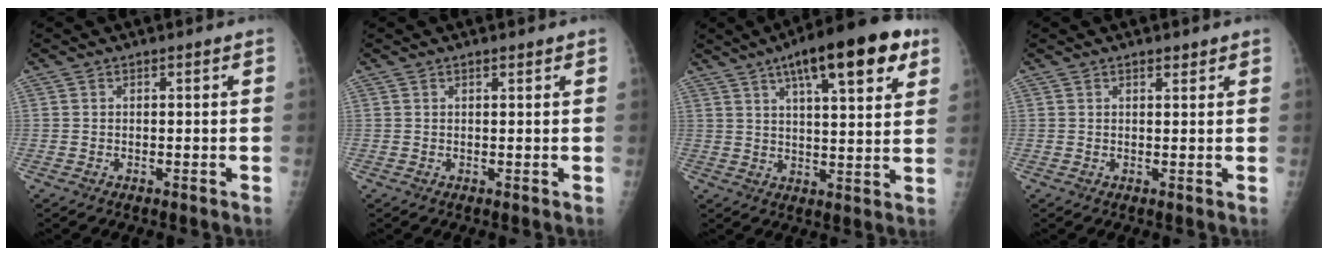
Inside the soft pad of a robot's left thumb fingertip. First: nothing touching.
{"total": 0.8, "force": [0.6, 0.2, 0.5], "torque": [-0.007, -0.001, 0.009]}
{"total": 17.6, "force": [9.2, 5.0, 14.1], "torque": [-0.185, -0.013, 0.131]}
{"total": 1.4, "force": [1.1, 0.6, 0.7], "torque": [-0.006, -0.006, 0.015]}